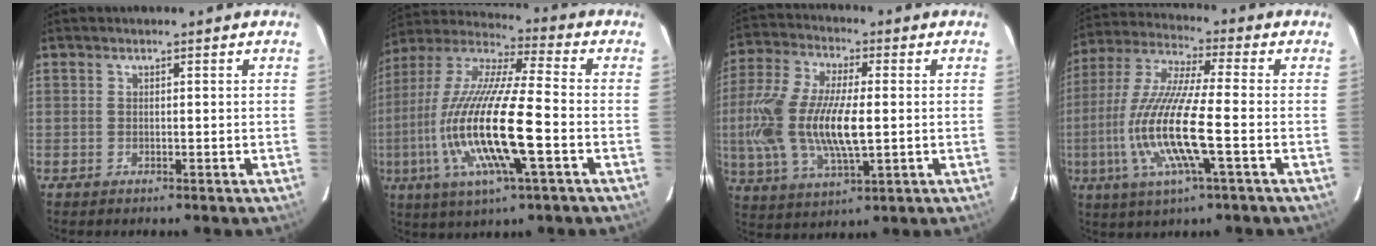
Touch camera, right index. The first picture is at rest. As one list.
[{"total": 21.4, "force": [-5.6, 3.6, 20.4], "torque": [-0.401, -0.027, -0.112]}, {"total": 17.9, "force": [-0.8, 7.1, 16.4], "torque": [-0.341, -0.004, -0.017]}, {"total": 16.3, "force": [-4.0, 2.0, 15.7], "torque": [-0.323, -0.012, -0.079]}]